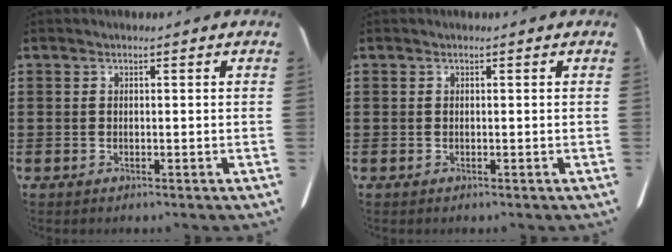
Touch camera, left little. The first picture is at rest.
{"total": 0.0}